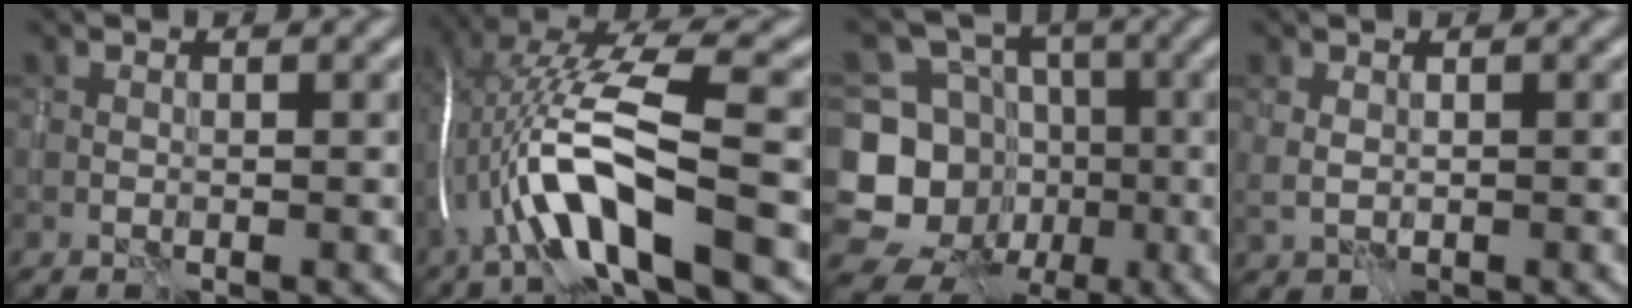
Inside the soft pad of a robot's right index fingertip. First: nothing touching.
{"total": 11.9, "force": [-3.2, 2.9, 11.1], "torque": [-0.225, 0.026, -0.057]}
{"total": 12.3, "force": [-2.7, 11.0, 4.7], "torque": [-0.114, -0.004, -0.058]}
{"total": 1.7, "force": [-0.1, 0.9, 1.5], "torque": [-0.033, -0.006, 0.003]}